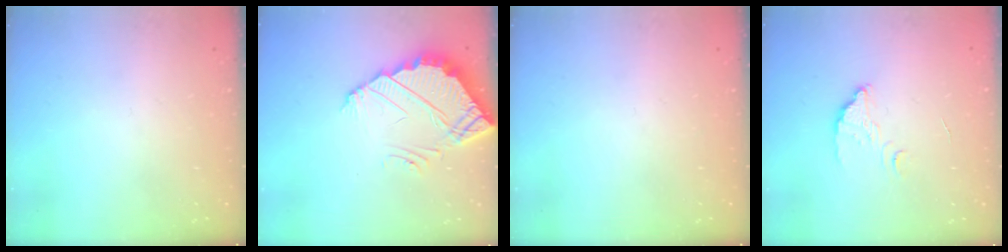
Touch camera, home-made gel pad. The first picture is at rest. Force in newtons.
{"total": 4.2, "press": 4.2, "slide": 0.6}
{"total": 0.0}
{"total": 3.9, "press": 3.9, "slide": 0.2}